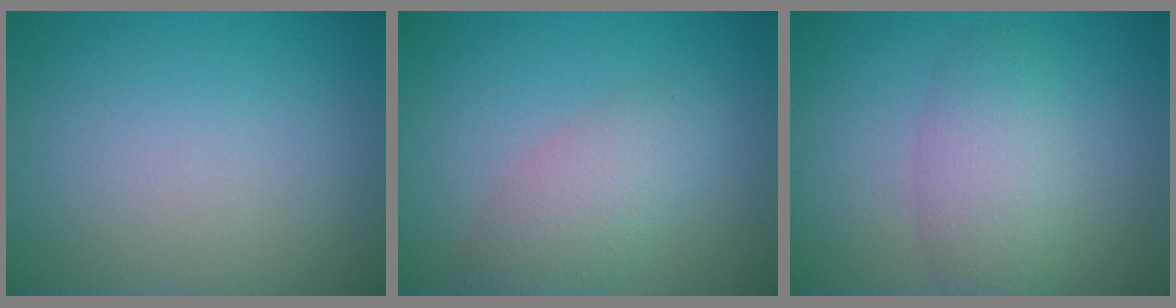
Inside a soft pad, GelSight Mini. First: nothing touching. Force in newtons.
{"total": 3.9, "press": 3.9, "slide": 0.1}
{"total": 4.2, "press": 4.2, "slide": 0.2}